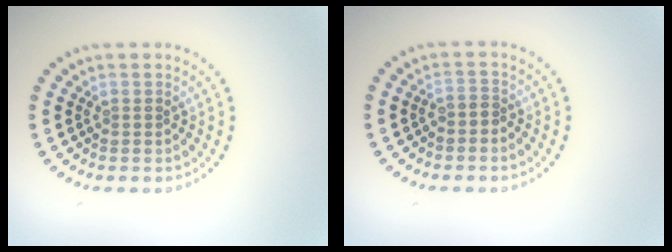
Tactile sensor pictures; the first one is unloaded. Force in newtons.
{"total": 0.7, "press": 0.5, "slide": 0.6}